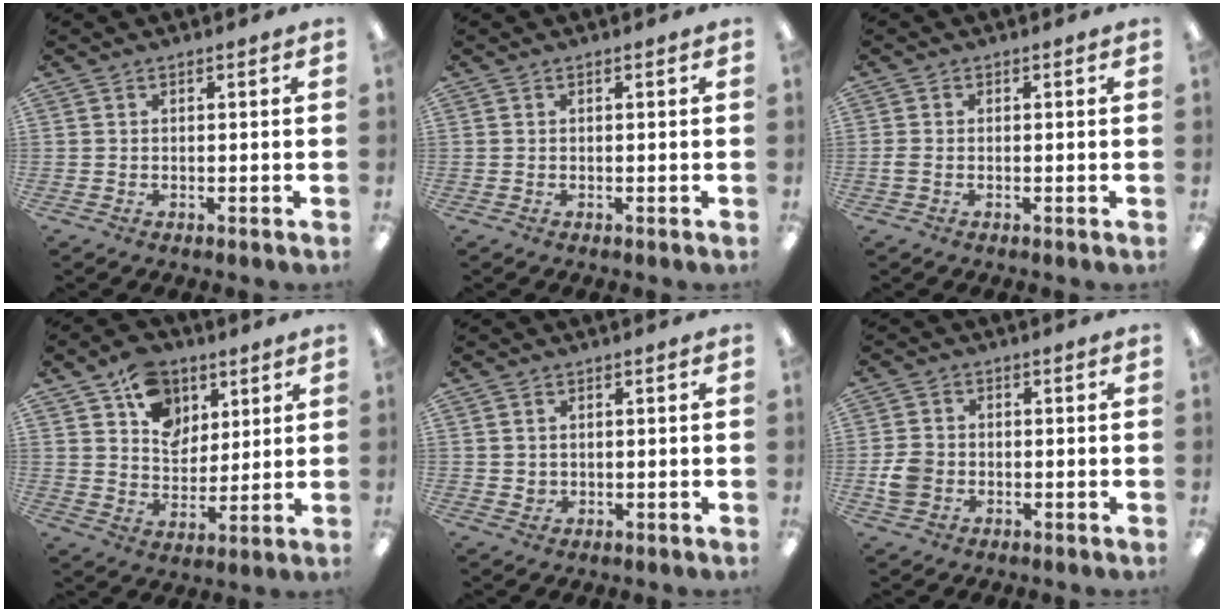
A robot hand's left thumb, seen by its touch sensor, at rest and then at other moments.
{"total": 0.0}
{"total": 1.4, "force": [-0.4, 0.8, 1.1], "torque": [-0.019, 0.001, -0.005]}
{"total": 12.5, "force": [7.6, 9.1, 4.0], "torque": [-0.060, -0.038, 0.144]}
{"total": 1.6, "force": [0.6, 1.4, 0.4], "torque": [-0.009, 0.002, 0.010]}
{"total": 5.2, "force": [-1.3, 4.3, 2.5], "torque": [-0.039, 0.007, -0.023]}